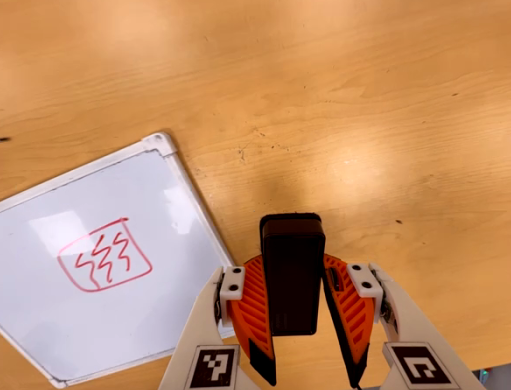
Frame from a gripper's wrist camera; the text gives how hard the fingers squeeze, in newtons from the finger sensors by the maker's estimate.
{"total": 7.1, "left": 5.7, "right": 8.6}